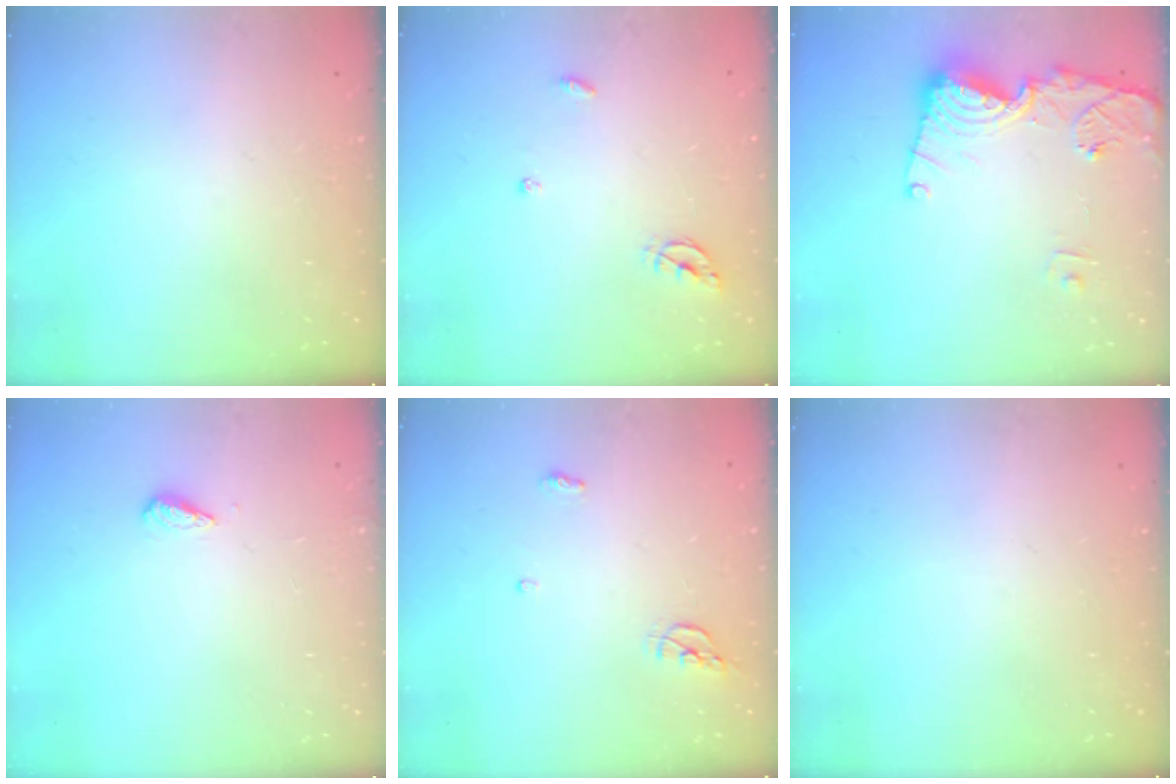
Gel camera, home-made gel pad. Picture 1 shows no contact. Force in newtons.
{"total": 5.5, "press": 5.5, "slide": 0.2}
{"total": 13.6, "press": 13.5, "slide": 1.8}
{"total": 2.7, "press": 2.6, "slide": 0.4}
{"total": 7.2, "press": 5.3, "slide": 4.9}
{"total": 0.0}